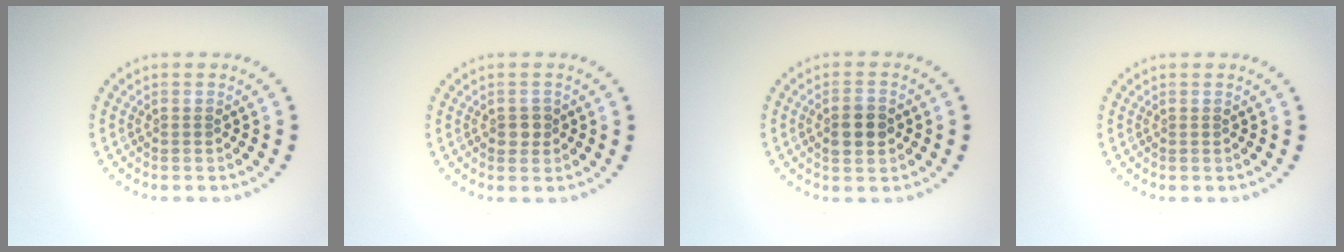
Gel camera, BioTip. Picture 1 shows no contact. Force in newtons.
{"total": 1.2, "press": 1.1, "slide": 0.5}
{"total": 2.8, "press": 2.8, "slide": 0.0}
{"total": 0.0}